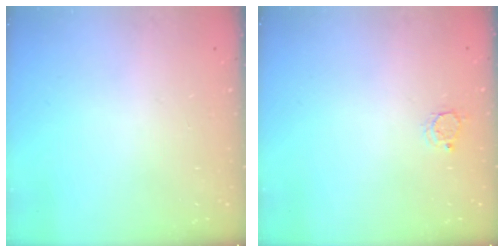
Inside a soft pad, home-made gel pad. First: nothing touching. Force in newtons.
{"total": 2.9, "press": 2.8, "slide": 0.4}